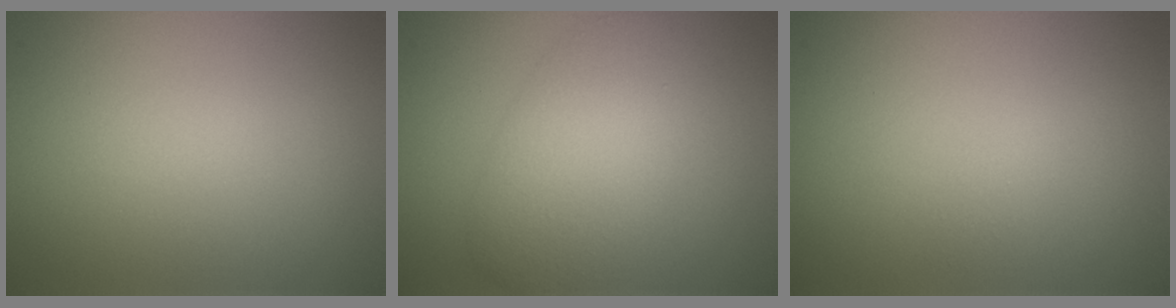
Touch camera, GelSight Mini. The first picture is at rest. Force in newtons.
{"total": 5.8, "press": 5.8, "slide": 0.4}
{"total": 0.5, "press": 0.5, "slide": 0.0}